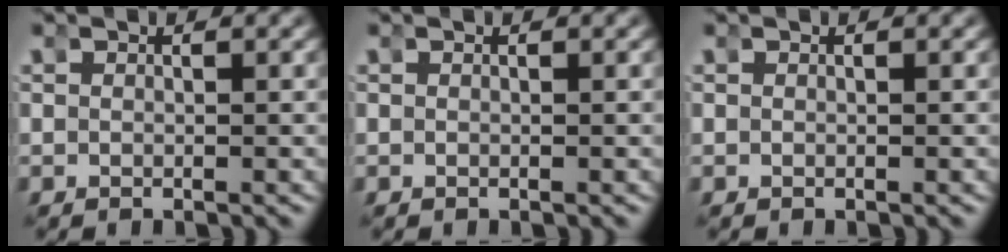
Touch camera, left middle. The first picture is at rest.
{"total": 0.0}
{"total": 0.0}